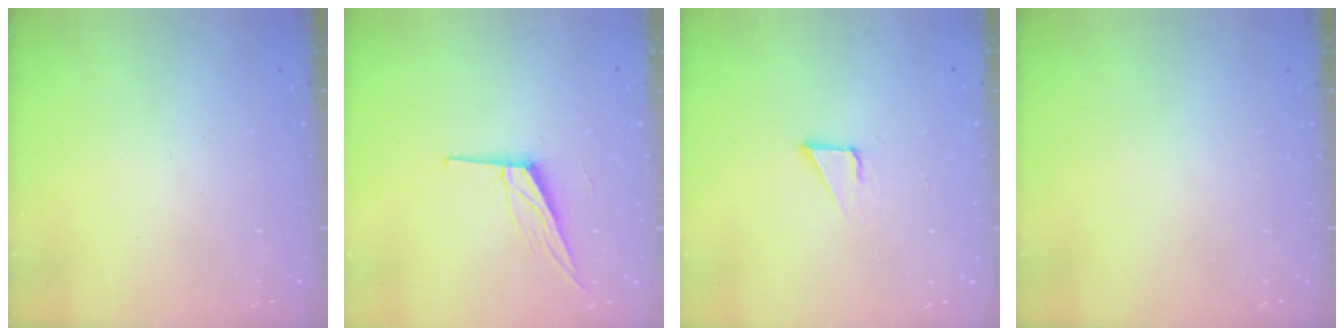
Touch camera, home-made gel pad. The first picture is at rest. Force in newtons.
{"total": 10.8, "press": 10.4, "slide": 2.7}
{"total": 2.1, "press": 2.1, "slide": 0.0}
{"total": 0.0}